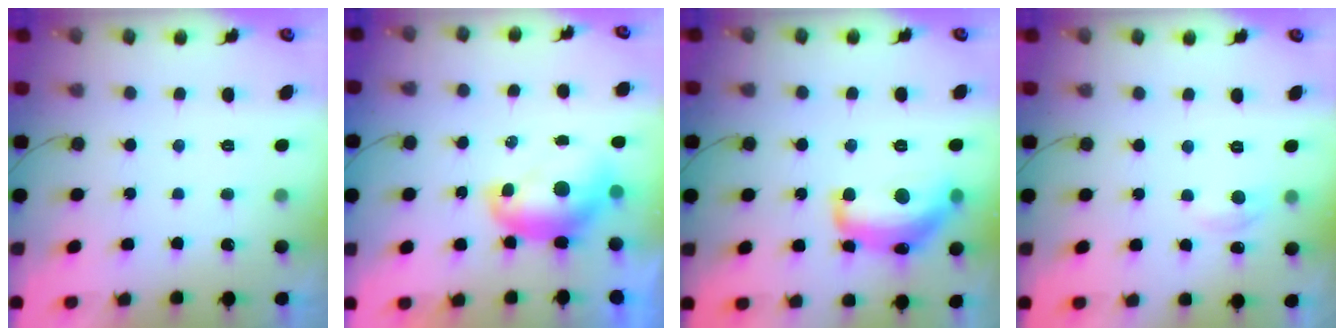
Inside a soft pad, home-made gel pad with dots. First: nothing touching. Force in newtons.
{"total": 9.1, "press": 9.1, "slide": 0.8}
{"total": 15.7, "press": 15.6, "slide": 1.1}
{"total": 5.8, "press": 5.8, "slide": 0.8}